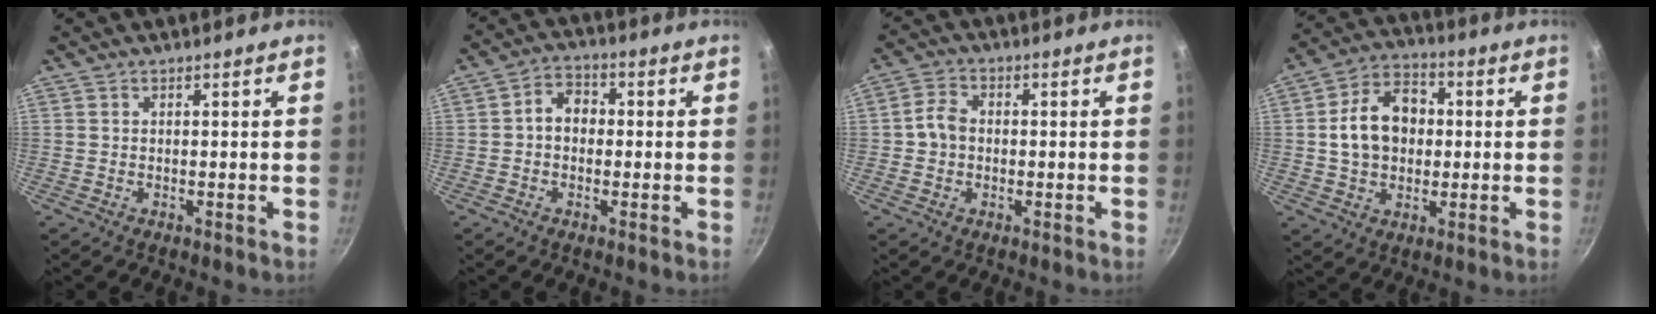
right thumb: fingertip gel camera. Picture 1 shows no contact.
{"total": 5.5, "force": [-0.1, 4.3, 3.4], "torque": [-0.029, 0.016, -0.012]}
{"total": 4.4, "force": [-0.3, 3.6, 2.5], "torque": [-0.036, 0.015, -0.015]}
{"total": 12.7, "force": [0.9, 9.5, 8.3], "torque": [-0.112, 0.024, 0.006]}